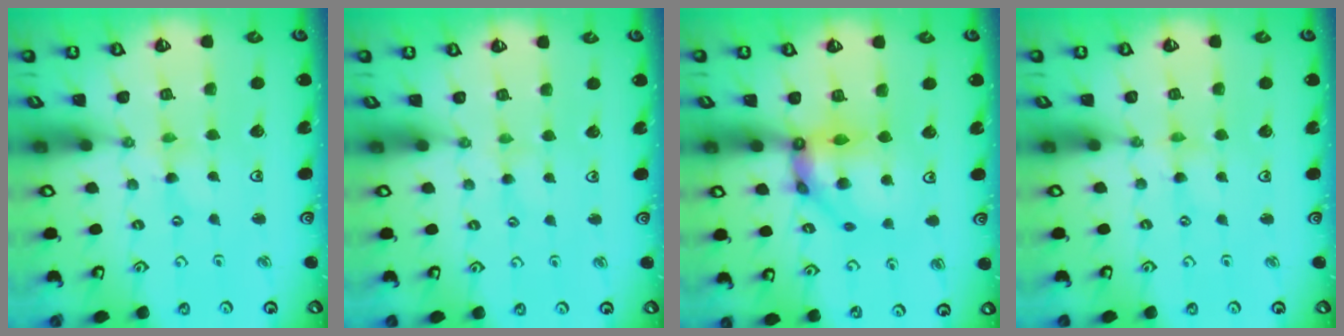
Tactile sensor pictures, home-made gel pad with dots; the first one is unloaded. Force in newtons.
{"total": 1.3, "press": 1.2, "slide": 0.3}
{"total": 12.4, "press": 12.2, "slide": 2.4}
{"total": 0.0}